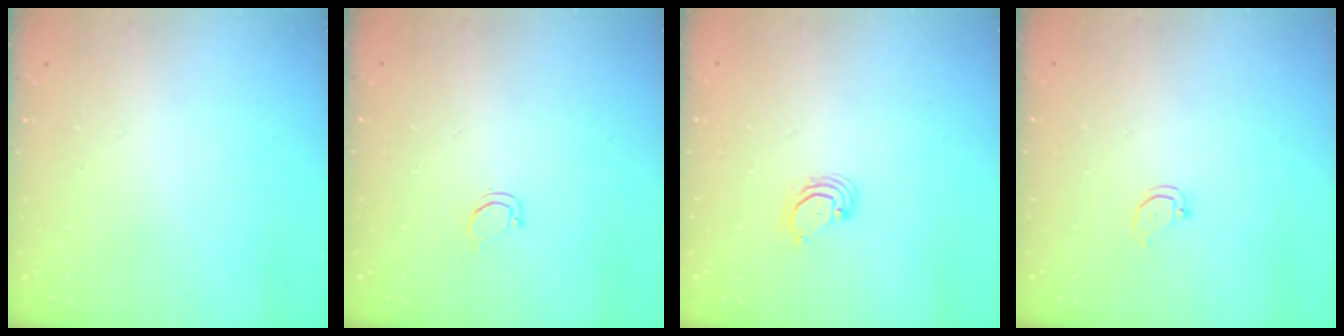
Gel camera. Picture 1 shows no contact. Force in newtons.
{"total": 2.8, "press": 2.8, "slide": 0.2}
{"total": 3.0, "press": 3.0, "slide": 0.3}
{"total": 2.4, "press": 2.4, "slide": 0.2}